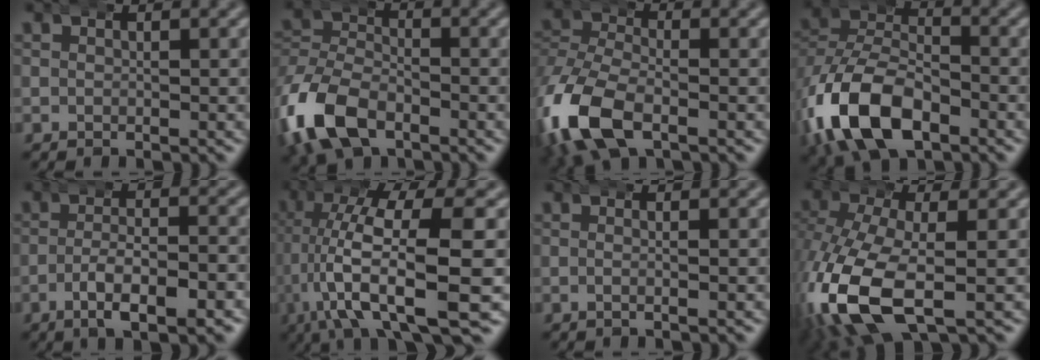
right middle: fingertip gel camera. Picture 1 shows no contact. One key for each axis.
{"total": 7.7, "fx": -3.6, "fy": 5.5, "fz": 3.9, "tx": -0.105, "ty": -0.026, "tz": -0.053}
{"total": 7.4, "fx": -3.1, "fy": 4.8, "fz": 4.8, "tx": -0.132, "ty": -0.029, "tz": -0.040}
{"total": 10.4, "fx": -3.2, "fy": 7.2, "fz": 6.8, "tx": -0.144, "ty": -0.034, "tz": -0.043}
{"total": 4.9, "fx": -2.7, "fy": 1.3, "fz": 3.9, "tx": -0.060, "ty": -0.001, "tz": -0.044}
{"total": 11.2, "fx": -2.4, "fy": 4.3, "fz": 10.1, "tx": -0.185, "ty": -0.020, "tz": -0.028}
{"total": 1.3, "fx": -0.4, "fy": 0.0, "fz": 1.2, "tx": -0.023, "ty": 0.003, "tz": -0.011}
{"total": 9.9, "fx": -3.0, "fy": 5.7, "fz": 7.5, "tx": -0.207, "ty": -0.050, "tz": -0.018}